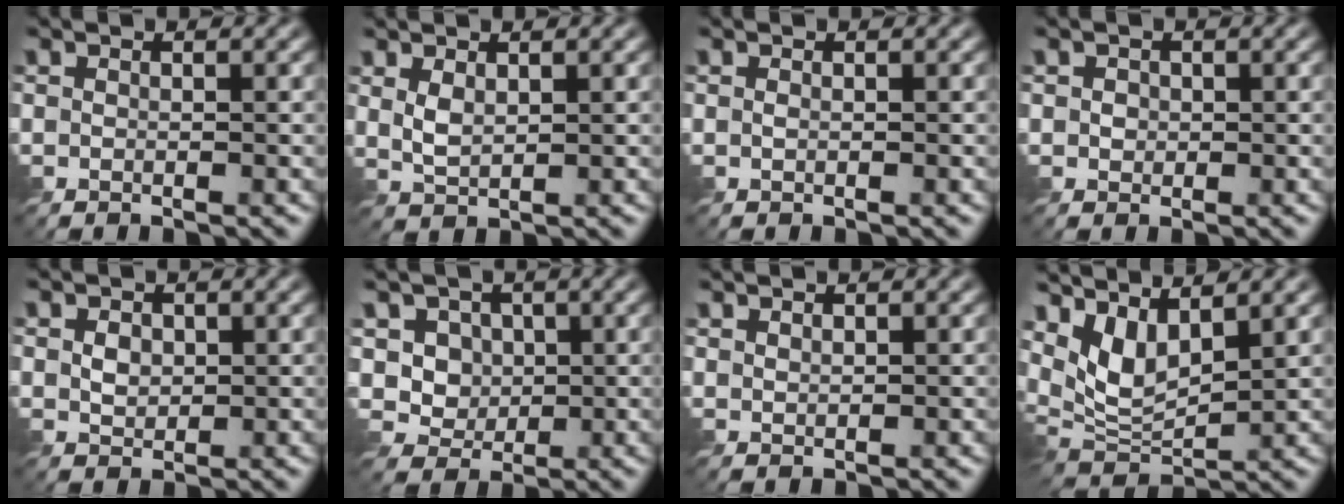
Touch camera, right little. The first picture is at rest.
{"total": 1.7, "force": [0.7, 0.8, 1.3], "torque": [-0.038, -0.002, 0.017]}
{"total": 0.0}
{"total": 1.1, "force": [0.1, 1.0, 0.4], "torque": [-0.011, -0.001, 0.002]}
{"total": 1.6, "force": [0.2, 1.2, 1.0], "torque": [-0.024, -0.002, 0.004]}
{"total": 5.0, "force": [1.4, 4.3, 2.2], "torque": [-0.057, -0.006, 0.027]}
{"total": 0.8, "force": [0.8, 0.2, 0.2], "torque": [-0.009, 0.000, 0.018]}
{"total": 5.6, "force": [3.0, 2.4, 4.2], "torque": [-0.091, -0.010, 0.060]}